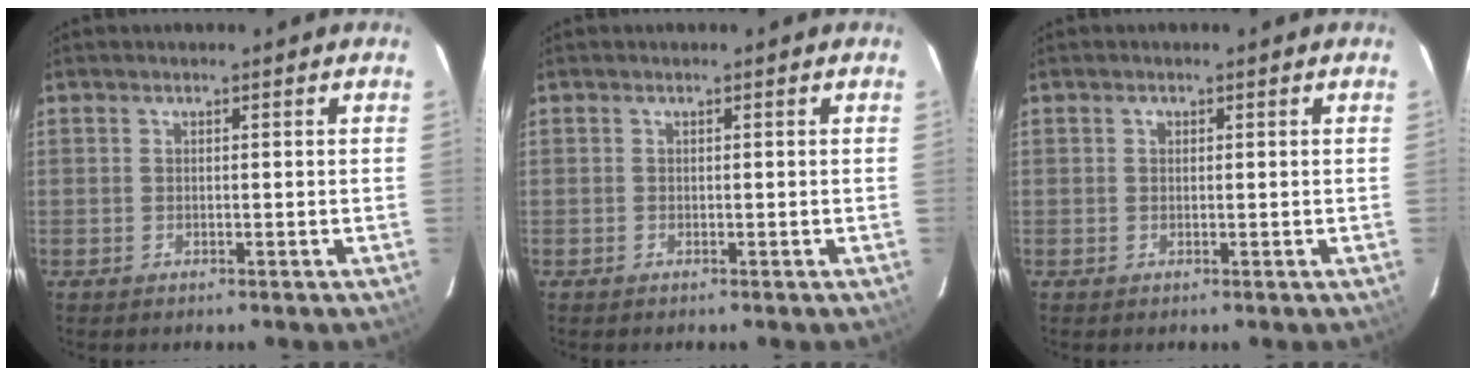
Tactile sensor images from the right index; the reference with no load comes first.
{"total": 0.0}
{"total": 0.6, "force": [0.1, 0.5, 0.2], "torque": [-0.001, 0.003, 0.001]}